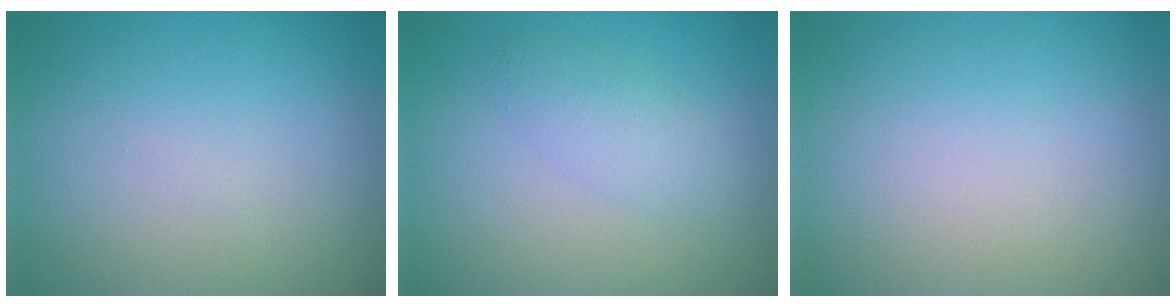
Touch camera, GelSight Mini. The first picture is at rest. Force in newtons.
{"total": 2.0, "press": 2.0, "slide": 0.0}
{"total": 0.0}